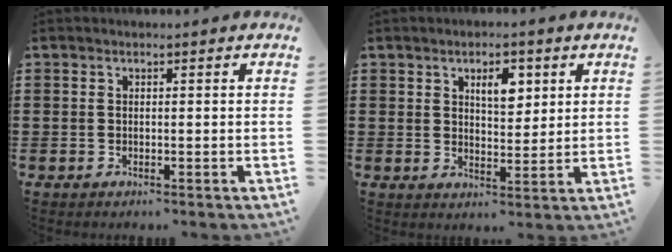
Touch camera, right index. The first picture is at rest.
{"total": 4.8, "force": [2.2, 2.4, 3.6], "torque": [-0.055, 0.002, 0.031]}